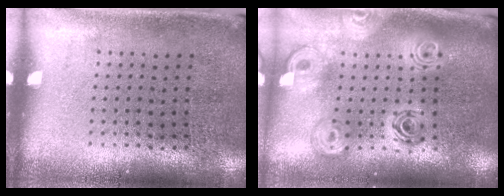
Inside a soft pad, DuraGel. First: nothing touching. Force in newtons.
{"total": 2.3, "press": 1.8, "slide": 1.4}